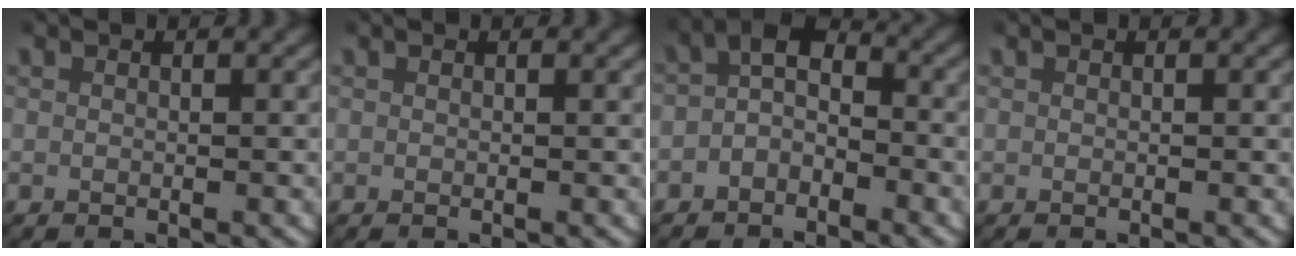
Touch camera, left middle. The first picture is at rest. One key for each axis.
{"total": 0.0}
{"total": 3.7, "fx": -0.9, "fy": 2.8, "fz": 2.3, "tx": -0.029, "ty": -0.004, "tz": -0.027}
{"total": 0.0}